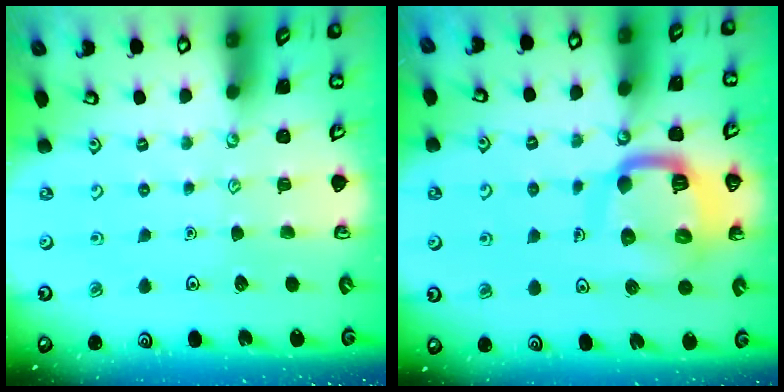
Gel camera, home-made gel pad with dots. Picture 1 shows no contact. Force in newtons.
{"total": 13.5, "press": 13.4, "slide": 1.5}